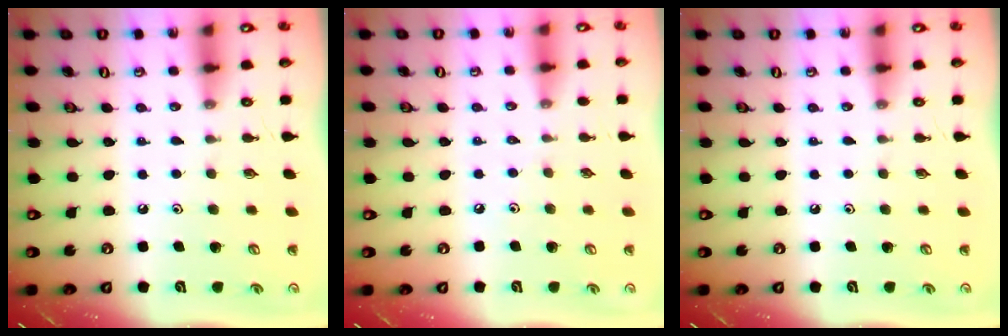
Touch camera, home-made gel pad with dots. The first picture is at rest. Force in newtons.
{"total": 3.0, "press": 3.0, "slide": 0.6}
{"total": 0.0}